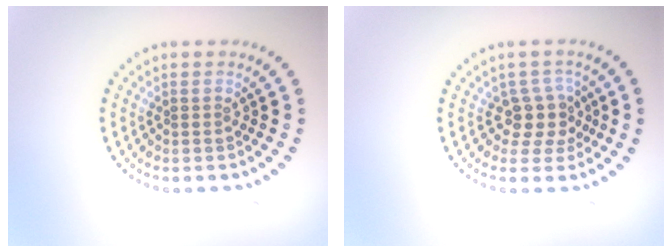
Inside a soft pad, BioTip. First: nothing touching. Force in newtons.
{"total": 2.7, "press": 2.3, "slide": 1.5}